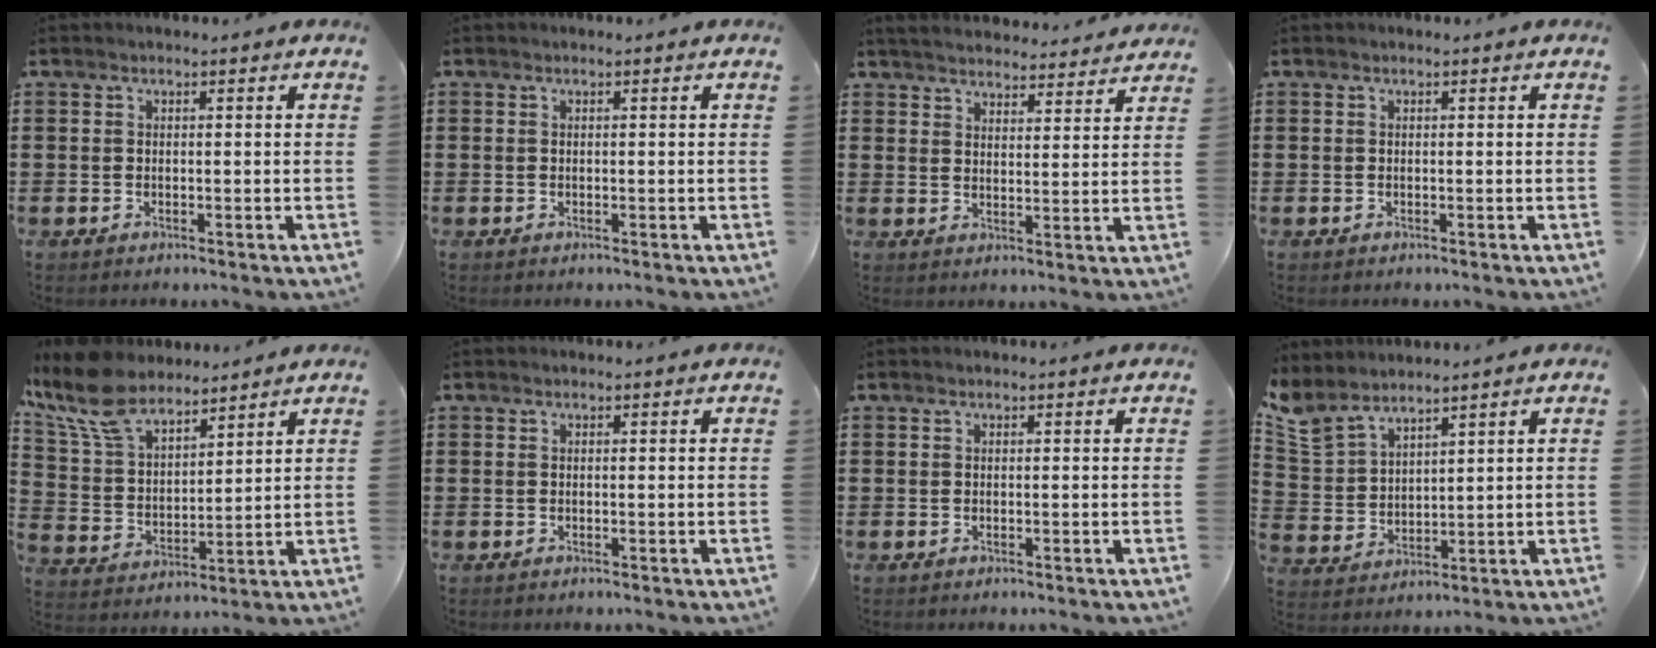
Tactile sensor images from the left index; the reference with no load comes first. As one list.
[{"total": 0.0}, {"total": 4.3, "force": [4.2, 0.1, 0.5], "torque": [-0.025, -0.022, 0.075]}, {"total": 0.0}, {"total": 11.1, "force": [8.9, 4.0, 5.2], "torque": [-0.140, -0.026, 0.167]}, {"total": 0.0}, {"total": 0.0}, {"total": 5.7, "force": [5.1, 2.0, 1.7], "torque": [-0.057, -0.019, 0.094]}]